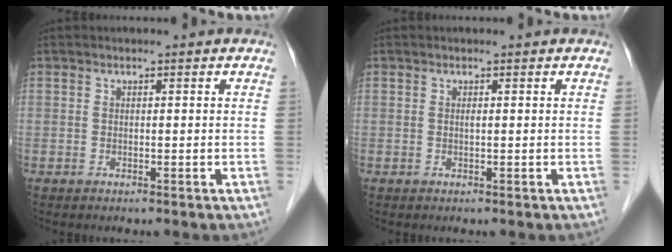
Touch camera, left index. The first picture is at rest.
{"total": 0.0}